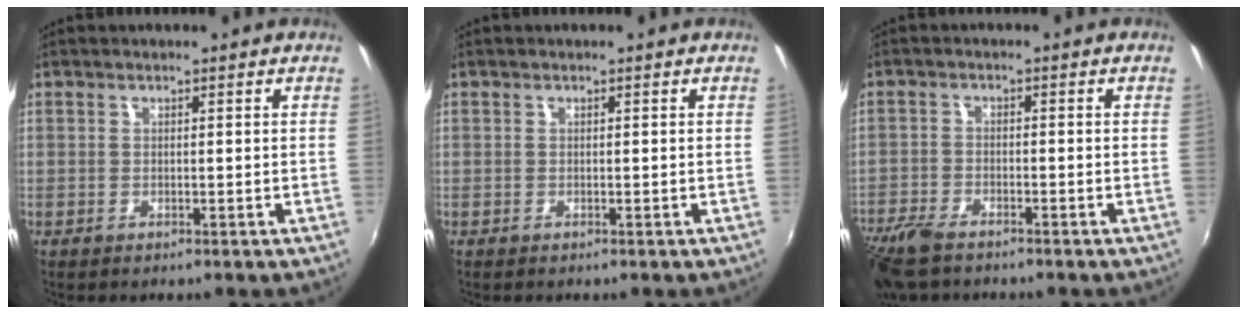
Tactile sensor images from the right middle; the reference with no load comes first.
{"total": 0.0}
{"total": 8.6, "force": [-6.7, 3.0, 4.4], "torque": [-0.121, -0.028, -0.133]}